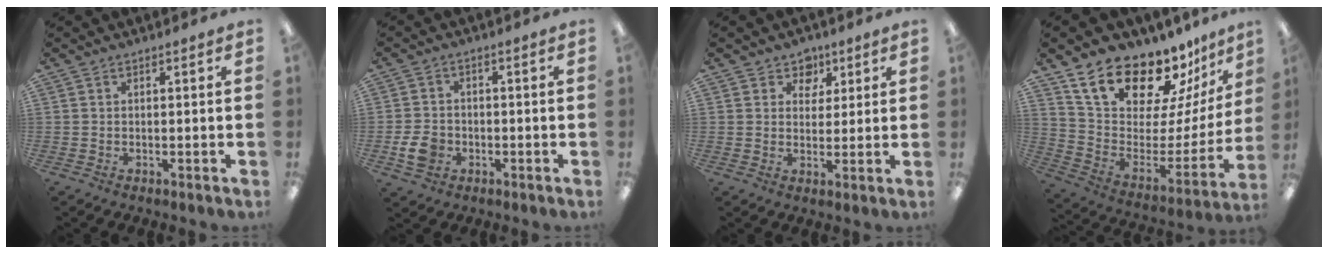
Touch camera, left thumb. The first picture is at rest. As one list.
[{"total": 5.8, "force": [-2.0, 4.6, 3.0], "torque": [-0.058, 0.004, -0.036]}, {"total": 5.2, "force": [3.1, 4.1, 0.9], "torque": [-0.005, -0.015, 0.053]}, {"total": 21.5, "force": [18.0, 7.6, 8.9], "torque": [-0.152, -0.138, 0.327]}]